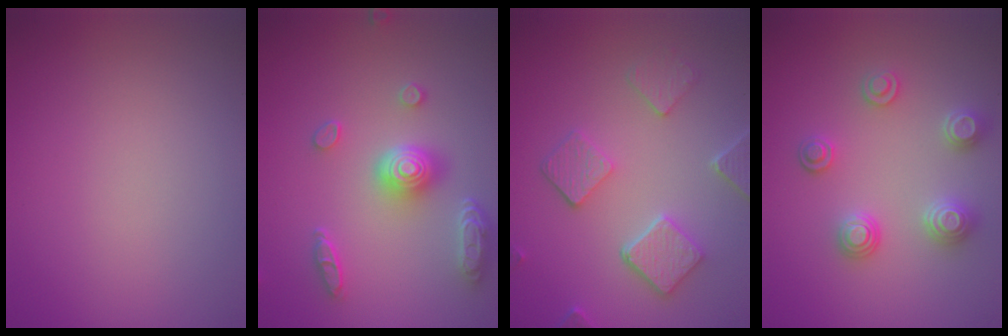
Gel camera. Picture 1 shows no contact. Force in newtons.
{"total": 4.9, "press": 4.1, "slide": 2.8}
{"total": 4.7, "press": 3.8, "slide": 2.8}
{"total": 2.9, "press": 2.8, "slide": 0.6}